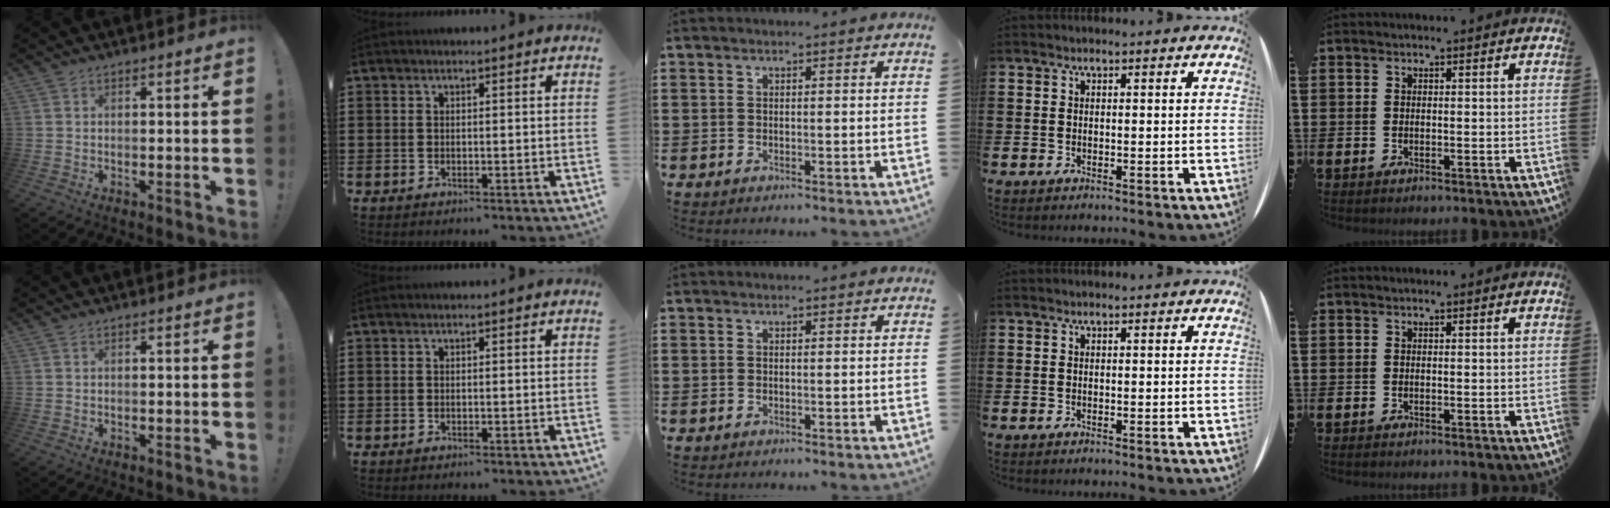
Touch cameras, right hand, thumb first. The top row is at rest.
{}